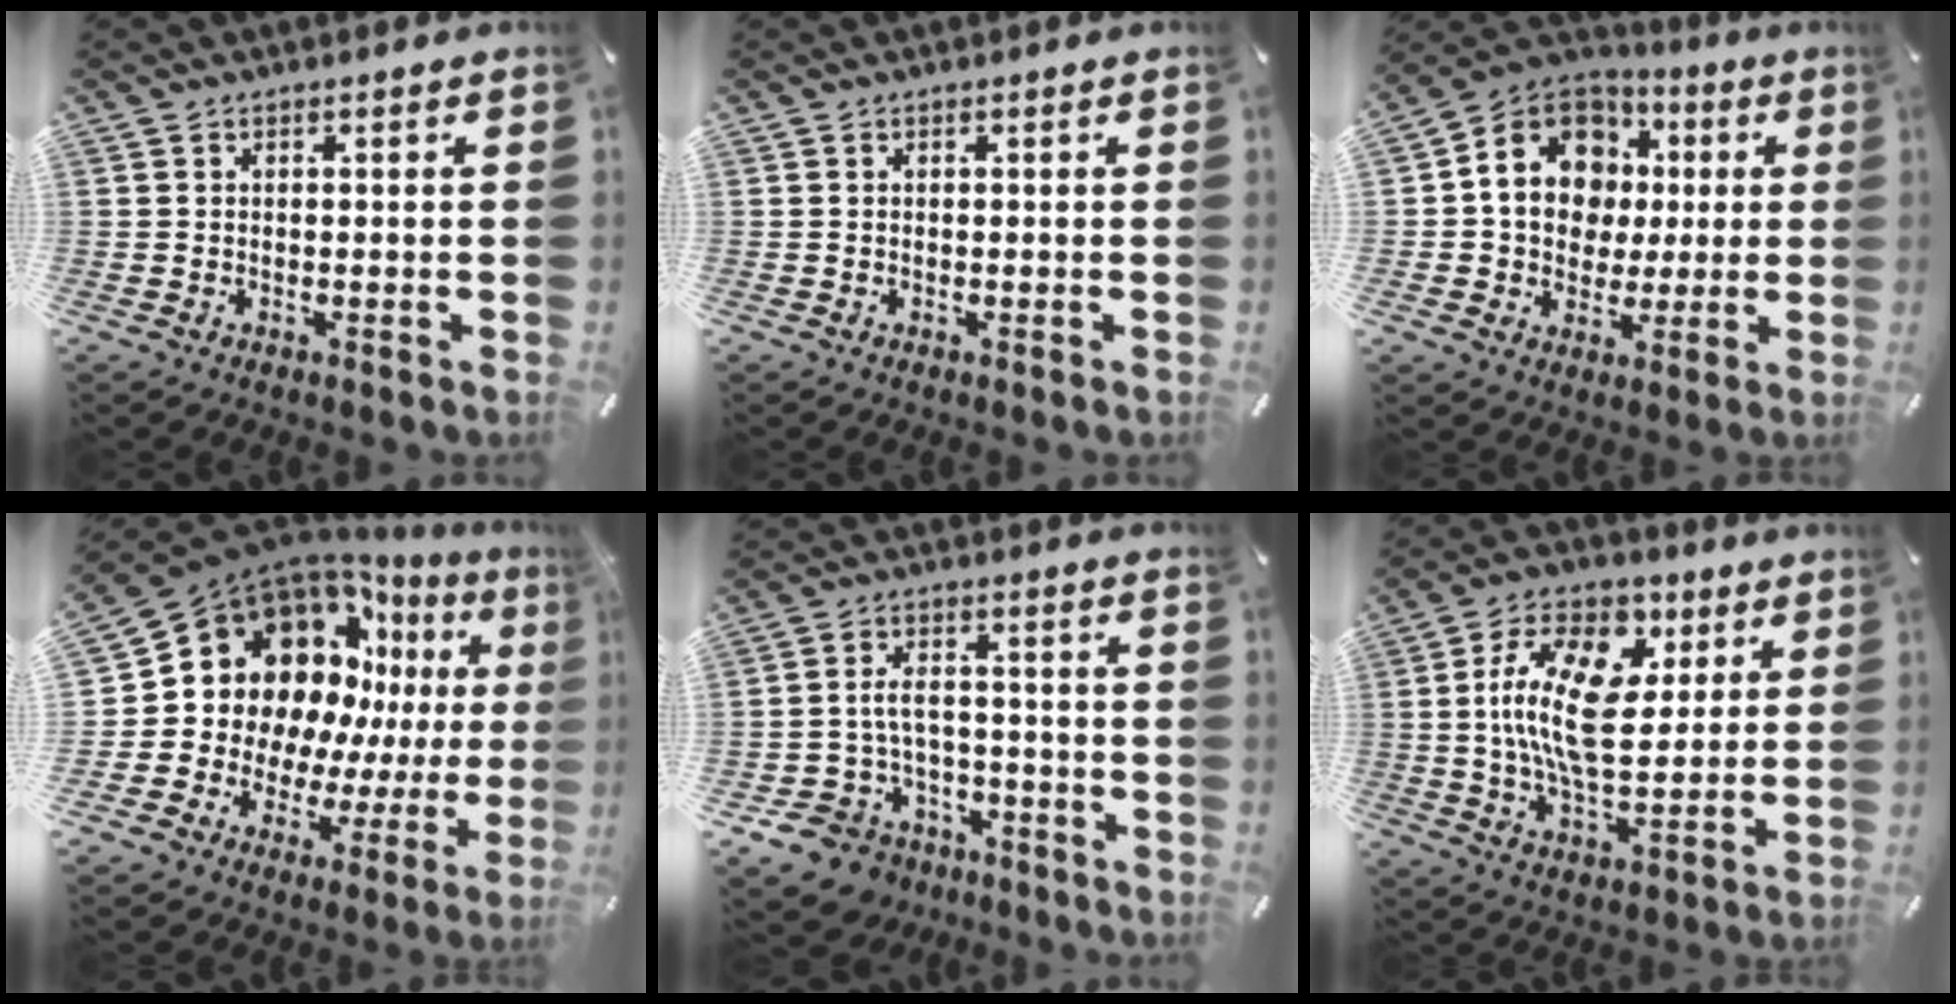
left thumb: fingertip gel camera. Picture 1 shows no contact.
{"total": 0.0}
{"total": 15.1, "force": [1.6, 13.1, 7.5], "torque": [-0.143, 0.004, 0.032]}
{"total": 17.3, "force": [7.0, 13.7, 7.9], "torque": [-0.133, -0.081, 0.146]}
{"total": 9.0, "force": [-4.1, 7.2, 3.5], "torque": [-0.083, 0.028, -0.071]}
{"total": 19.1, "force": [3.6, 11.2, 15.0], "torque": [-0.294, 0.010, 0.061]}